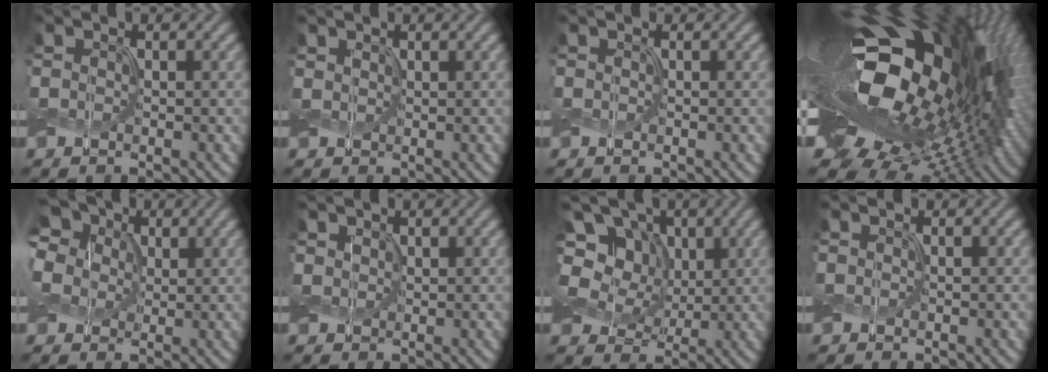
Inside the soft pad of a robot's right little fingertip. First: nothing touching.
{"total": 0.6, "force": [0.4, 0.3, 0.0], "torque": [-0.001, -0.001, 0.009]}
{"total": 0.0}
{"total": 21.3, "force": [0.5, 11.7, 17.8], "torque": [-0.294, -0.023, -0.014]}
{"total": 11.7, "force": [5.7, 8.4, 5.8], "torque": [-0.134, 0.043, 0.080]}
{"total": 0.7, "force": [0.4, 0.5, 0.0], "torque": [-0.002, -0.001, 0.007]}
{"total": 8.9, "force": [1.6, 7.4, 4.6], "torque": [-0.103, 0.030, 0.006]}
{"total": 0.0}